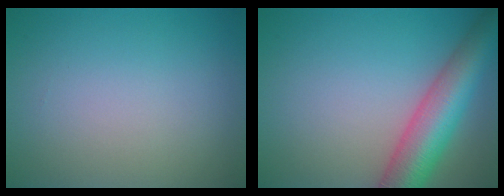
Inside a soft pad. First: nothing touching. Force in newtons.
{"total": 7.8, "press": 7.8, "slide": 0.3}